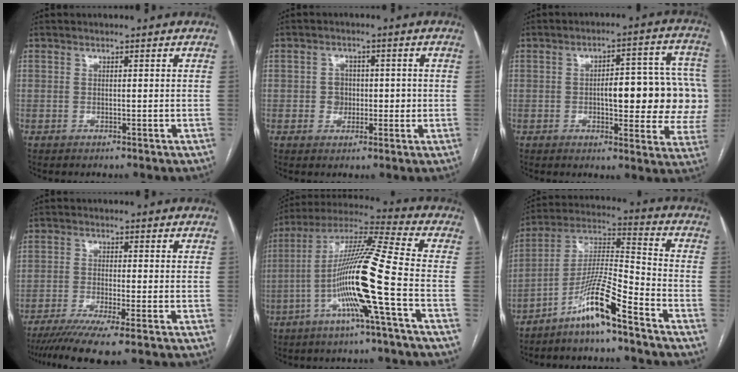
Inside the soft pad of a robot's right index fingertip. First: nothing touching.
{"total": 3.3, "force": [-0.3, 3.0, 1.4], "torque": [-0.013, 0.013, -0.002]}
{"total": 16.0, "force": [-0.4, 5.9, 14.8], "torque": [-0.158, 0.034, 0.001]}
{"total": 8.7, "force": [-6.4, -0.6, 5.8], "torque": [-0.090, -0.019, -0.104]}
{"total": 15.5, "force": [-4.6, -1.5, 14.7], "torque": [-0.281, 0.002, -0.097]}
{"total": 11.2, "force": [-7.7, 0.2, 8.1], "torque": [-0.165, 0.002, -0.147]}